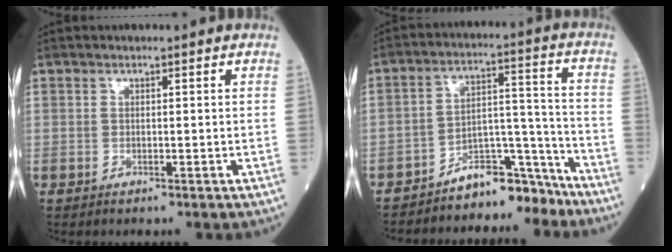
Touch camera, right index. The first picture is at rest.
{"total": 9.0, "force": [-8.4, 2.8, 1.6], "torque": [-0.007, 0.060, -0.139]}